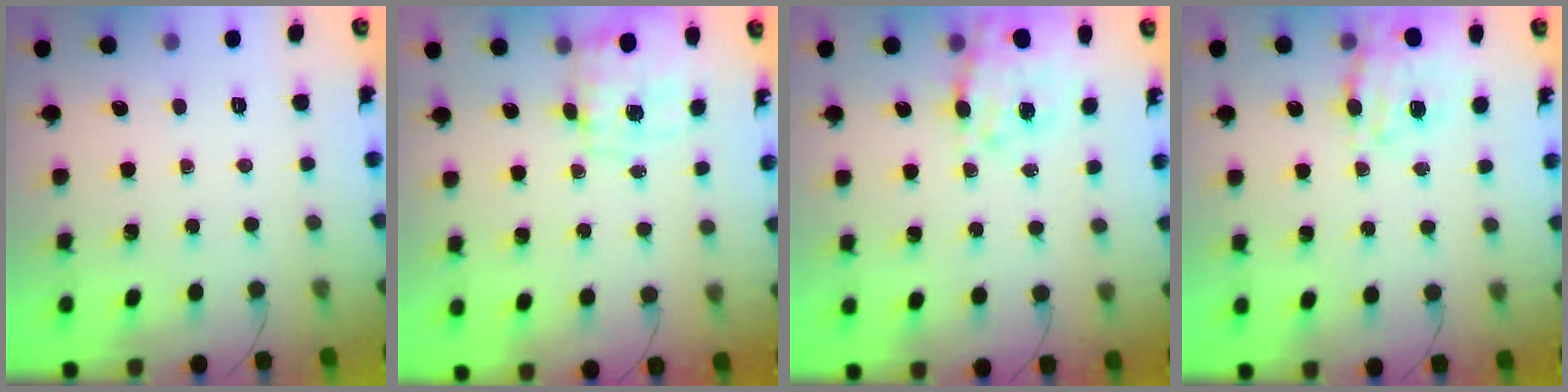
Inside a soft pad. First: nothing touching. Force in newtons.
{"total": 3.4, "press": 3.2, "slide": 1.0}
{"total": 14.8, "press": 14.3, "slide": 3.8}
{"total": 12.8, "press": 12.2, "slide": 3.8}